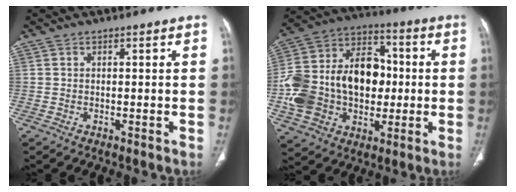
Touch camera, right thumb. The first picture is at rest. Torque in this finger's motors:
{"motor_torque": [2.56, 2.45, 1.80, -0.35, 0.23]}